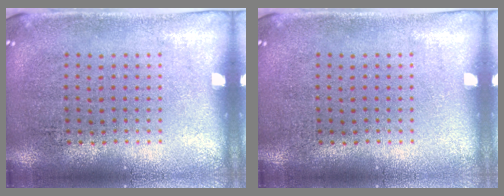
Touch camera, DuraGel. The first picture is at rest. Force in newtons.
{"total": 0.0}